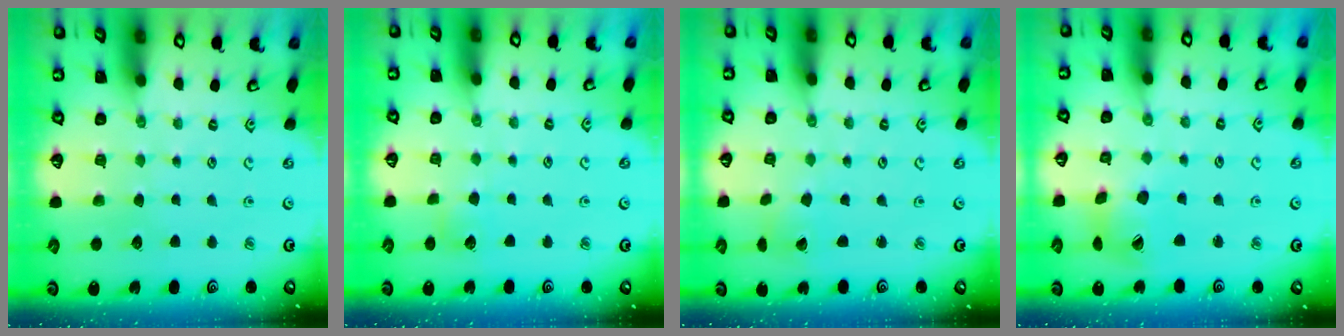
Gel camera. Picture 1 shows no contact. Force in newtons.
{"total": 3.8, "press": 3.8, "slide": 0.5}
{"total": 2.6, "press": 2.6, "slide": 0.3}
{"total": 8.1, "press": 8.0, "slide": 1.1}